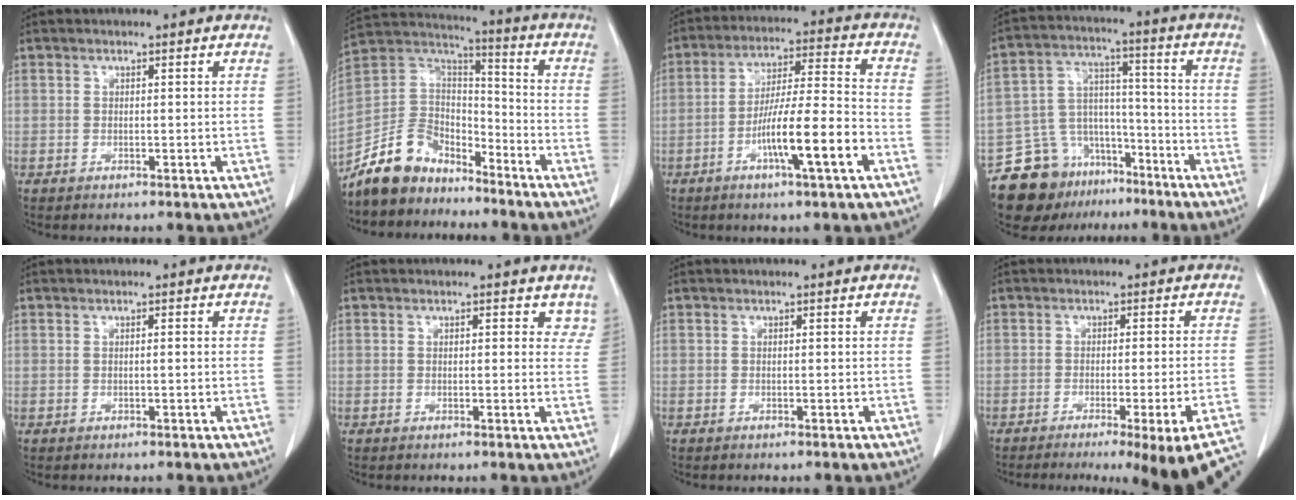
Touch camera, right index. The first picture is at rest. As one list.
[{"total": 11.1, "force": [-9.1, 5.8, 2.6], "torque": [-0.059, 0.041, -0.175]}, {"total": 12.2, "force": [-4.9, 0.3, 11.2], "torque": [-0.195, 0.001, -0.085]}, {"total": 13.9, "force": [-10.4, 8.4, 3.9], "torque": [-0.069, 0.059, -0.170]}, {"total": 0.6, "force": [0.0, 0.0, 0.5], "torque": [-0.009, 0.000, 0.001]}, {"total": 2.9, "force": [1.9, 1.7, 1.3], "torque": [0.010, -0.001, 0.015]}, {"total": 0.0}, {"total": 15.1, "force": [-12.7, -1.5, 8.1], "torque": [-0.039, -0.029, -0.159]}]